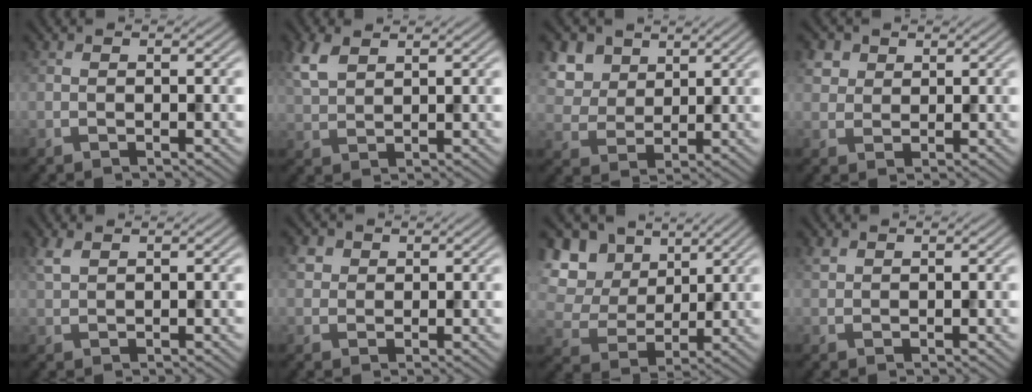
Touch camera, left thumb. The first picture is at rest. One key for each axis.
{"total": 4.4, "fx": 2.5, "fy": 2.2, "fz": 2.9, "tx": -0.084, "ty": 0.008, "tz": 0.057}
{"total": 7.6, "fx": 3.8, "fy": 5.5, "fz": 3.6, "tx": -0.137, "ty": -0.001, "tz": 0.079}
{"total": 3.3, "fx": 1.6, "fy": 2.6, "fz": 1.2, "tx": -0.040, "ty": -0.002, "tz": 0.038}
{"total": 1.9, "fx": 1.2, "fy": 0.8, "fz": 1.3, "tx": -0.038, "ty": 0.004, "tz": 0.029}
{"total": 2.4, "fx": 1.0, "fy": 2.1, "fz": 0.8, "tx": -0.025, "ty": 0.002, "tz": 0.020}
{"total": 11.3, "fx": 5.1, "fy": 8.3, "fz": 5.8, "tx": -0.170, "ty": 0.032, "tz": 0.092}
{"total": 1.0, "fx": 0.7, "fy": 0.6, "fz": 0.3, "tx": -0.010, "ty": 0.000, "tz": 0.017}